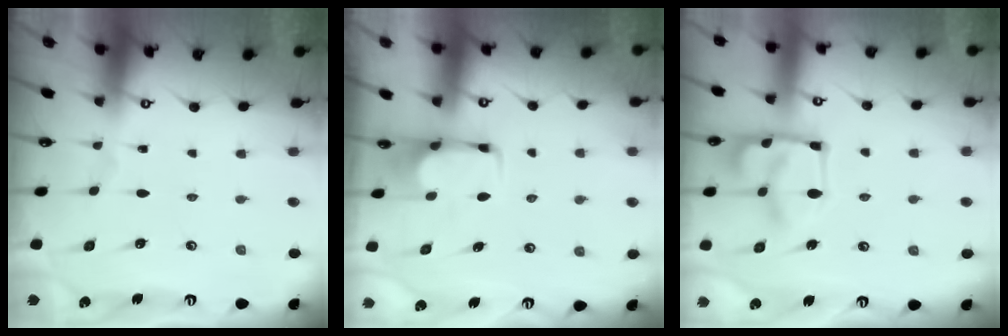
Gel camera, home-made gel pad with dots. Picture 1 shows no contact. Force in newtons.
{"total": 2.8, "press": 2.8, "slide": 0.5}
{"total": 14.8, "press": 14.8, "slide": 1.0}